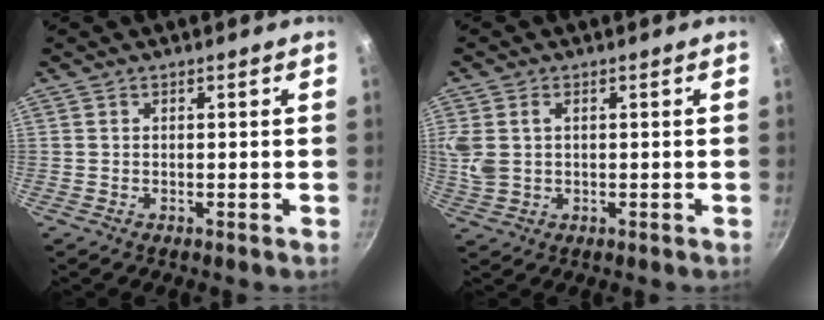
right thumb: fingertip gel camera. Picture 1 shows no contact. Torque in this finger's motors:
{"motor_torque": [0.41, -0.09, 0.42, 0.68, 0.11]}